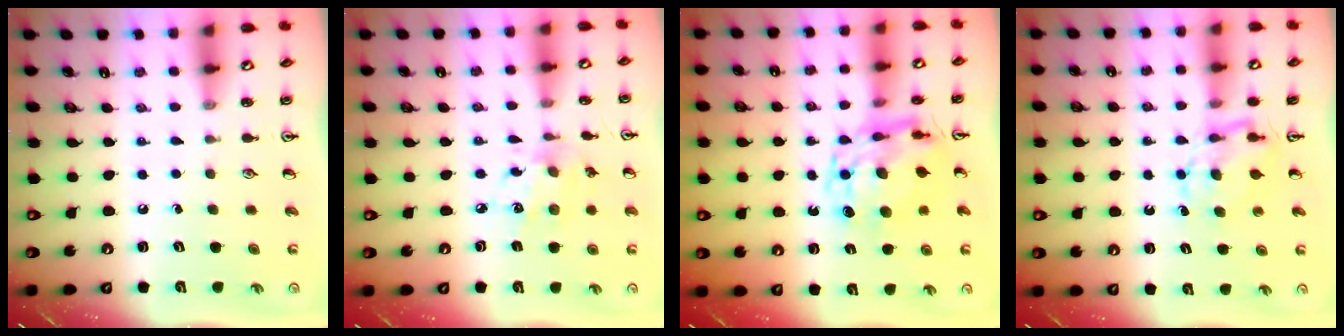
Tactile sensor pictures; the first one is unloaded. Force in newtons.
{"total": 8.5, "press": 8.5, "slide": 0.6}
{"total": 11.0, "press": 11.0, "slide": 0.8}
{"total": 6.3, "press": 6.3, "slide": 0.5}